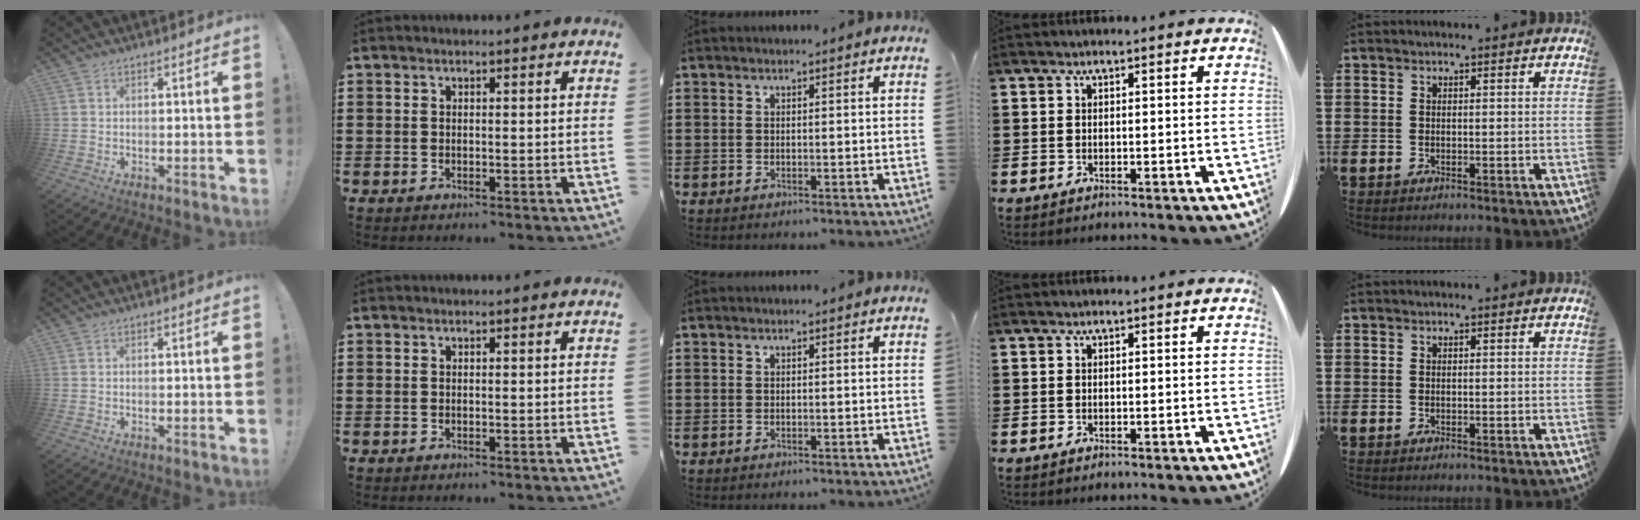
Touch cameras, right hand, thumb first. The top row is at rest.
{}